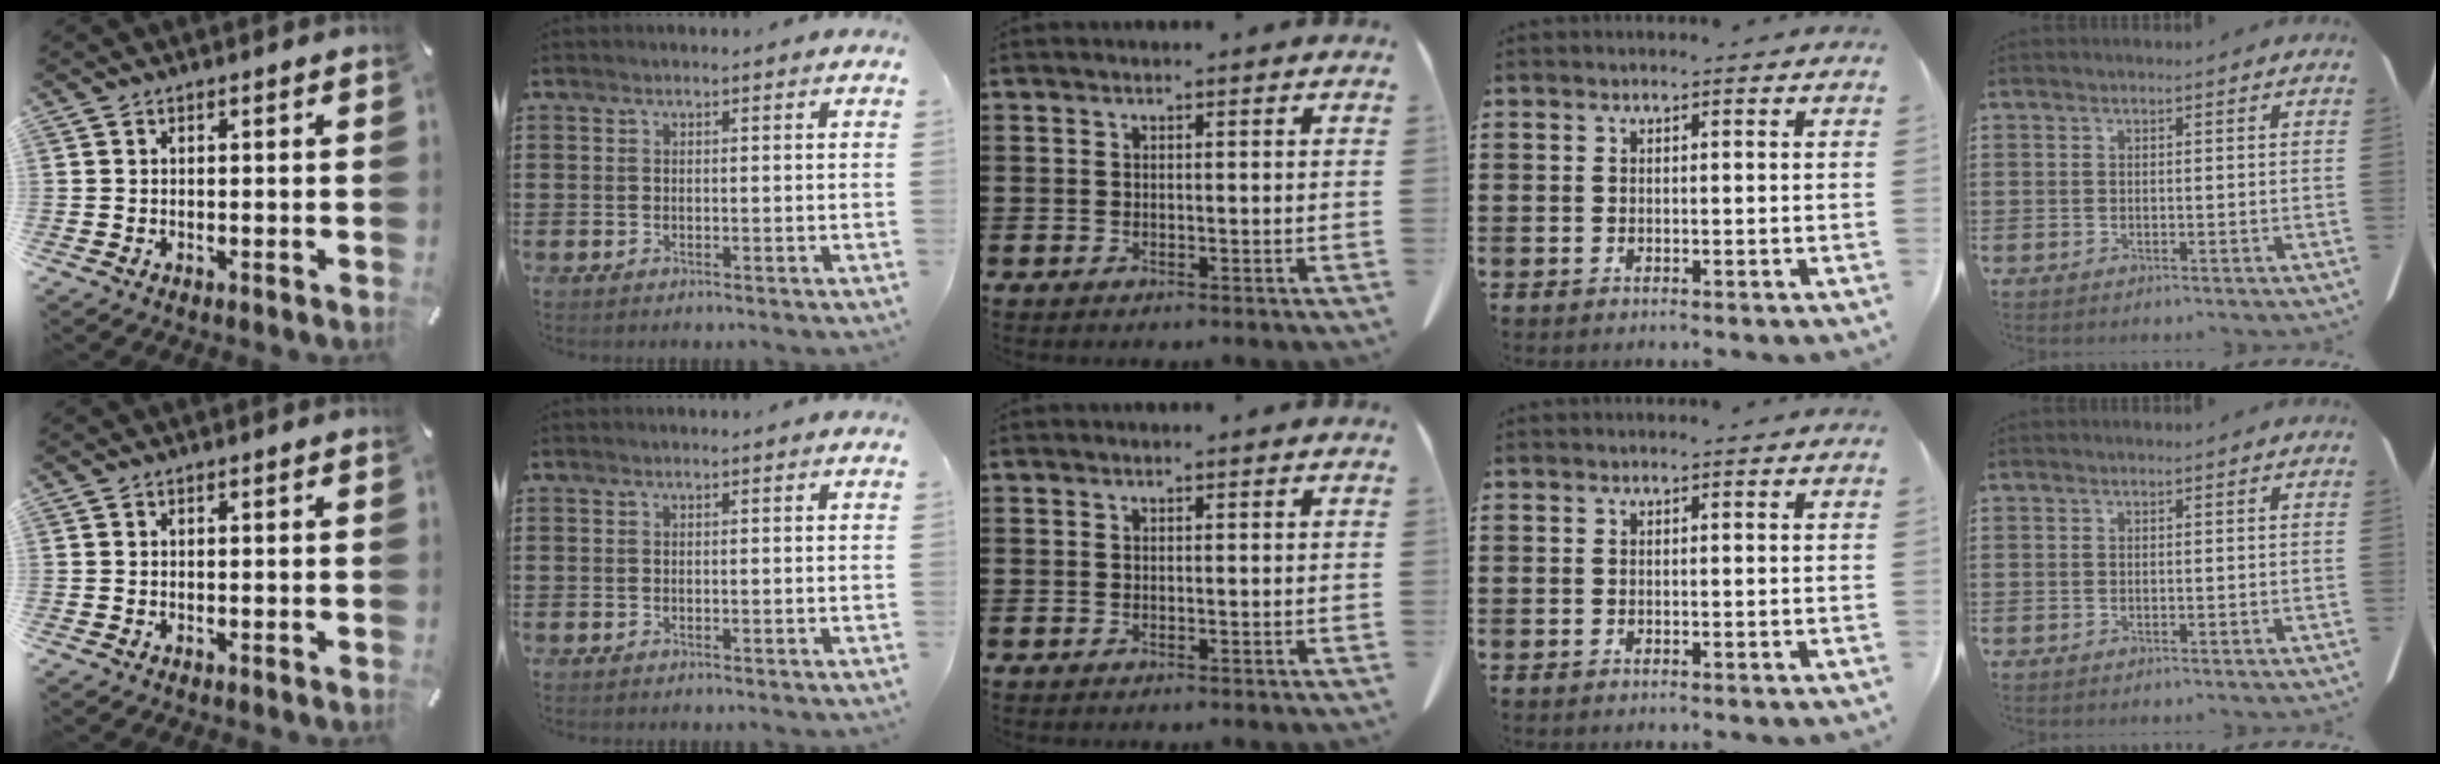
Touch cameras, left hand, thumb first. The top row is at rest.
{}